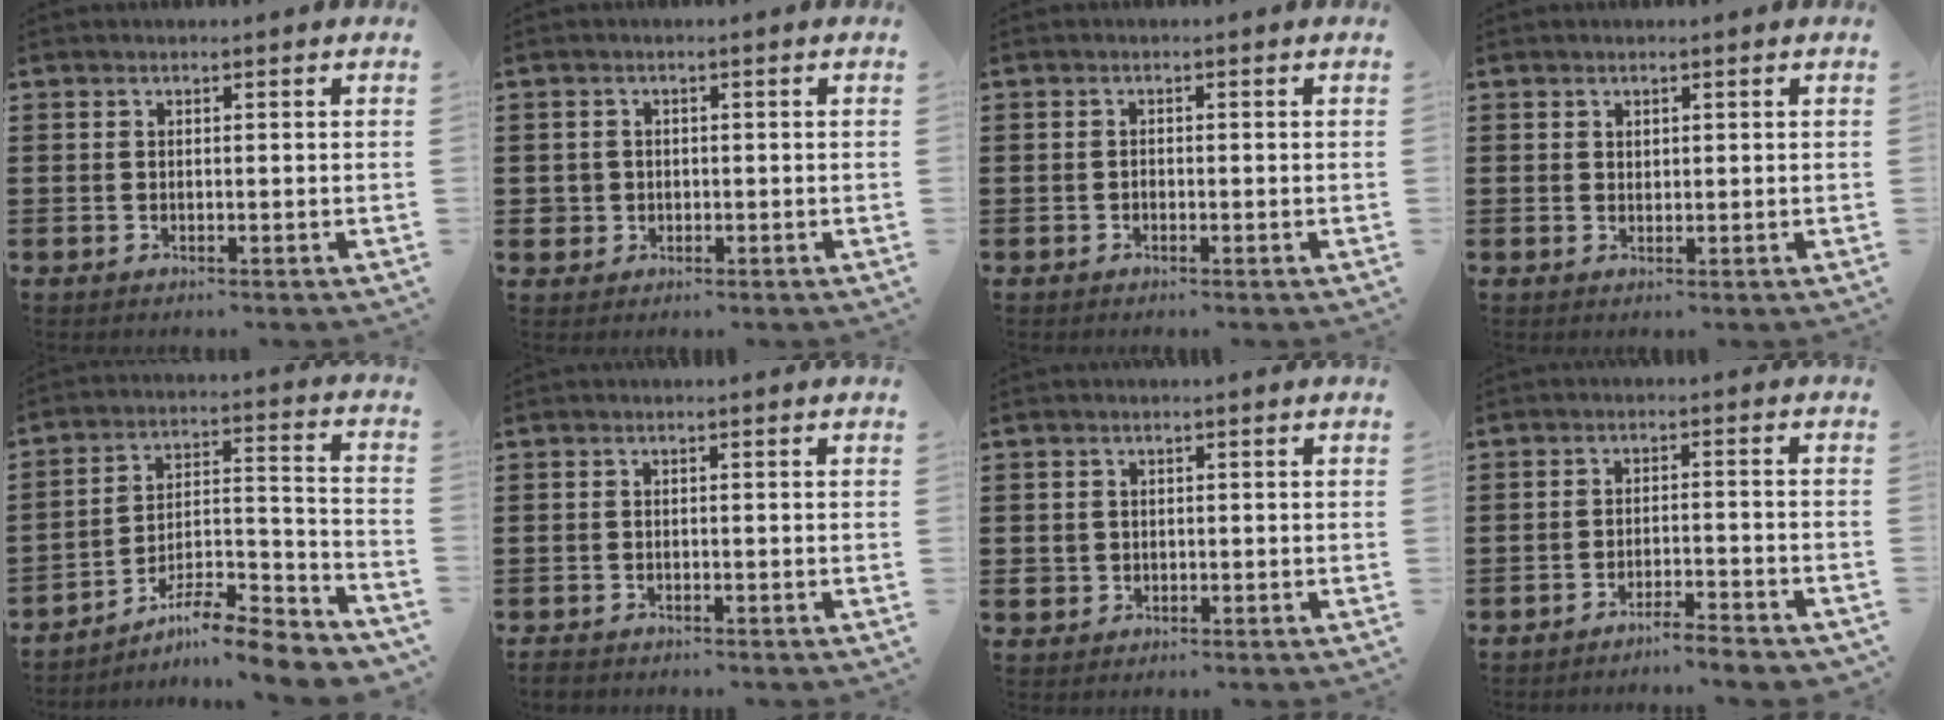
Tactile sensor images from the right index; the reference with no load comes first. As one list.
[{"total": 2.0, "force": [-0.3, 1.9, 0.2], "torque": [-0.010, 0.006, -0.010]}, {"total": 0.7, "force": [-0.4, 0.4, 0.3], "torque": [-0.008, -0.001, -0.008]}, {"total": 0.8, "force": [0.6, 0.5, 0.2], "torque": [-0.005, 0.001, 0.013]}, {"total": 8.4, "force": [-7.5, 0.7, 3.8], "torque": [-0.049, 0.007, -0.144]}, {"total": 1.0, "force": [-1.0, 0.2, 0.0], "torque": [-0.003, -0.001, -0.021]}, {"total": 1.5, "force": [-0.2, 1.5, 0.2], "torque": [-0.008, 0.007, -0.006]}, {"total": 3.4, "force": [-3.3, -0.2, 0.8], "torque": [-0.016, -0.001, -0.070]}]